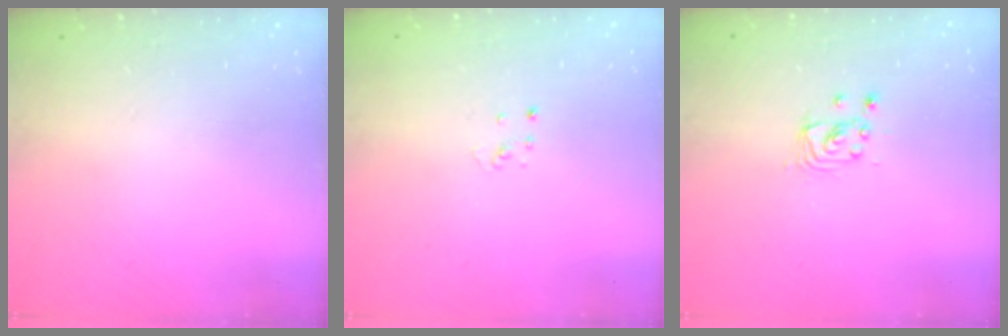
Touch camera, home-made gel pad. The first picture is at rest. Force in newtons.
{"total": 2.1, "press": 2.1, "slide": 0.1}
{"total": 2.8, "press": 2.8, "slide": 0.1}